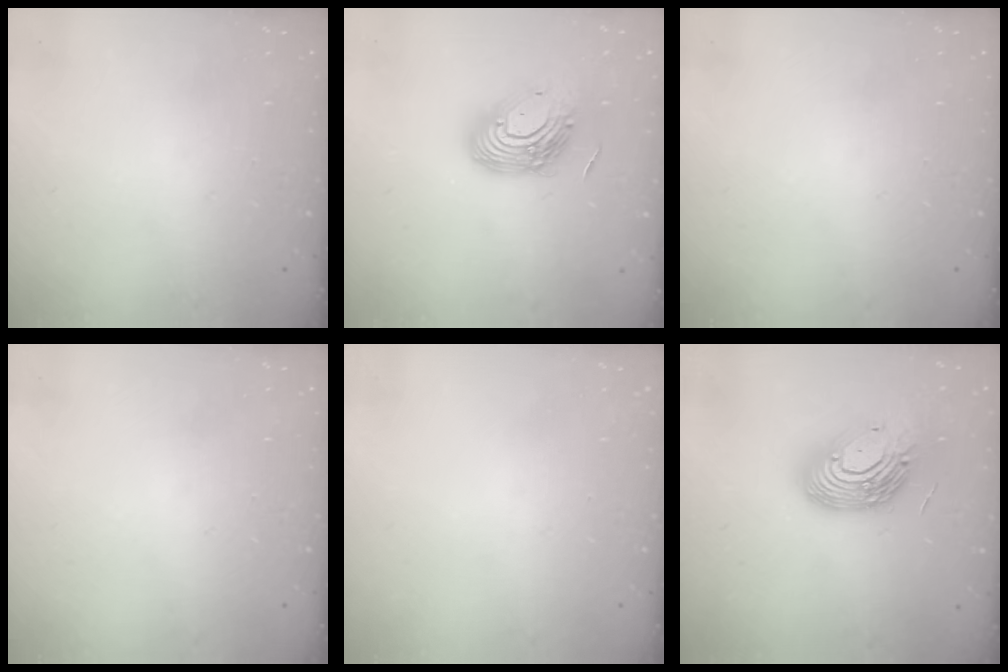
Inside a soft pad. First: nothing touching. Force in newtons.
{"total": 15.2, "press": 15.1, "slide": 1.4}
{"total": 0.0}
{"total": 0.0}
{"total": 0.0}
{"total": 17.8, "press": 17.7, "slide": 1.4}